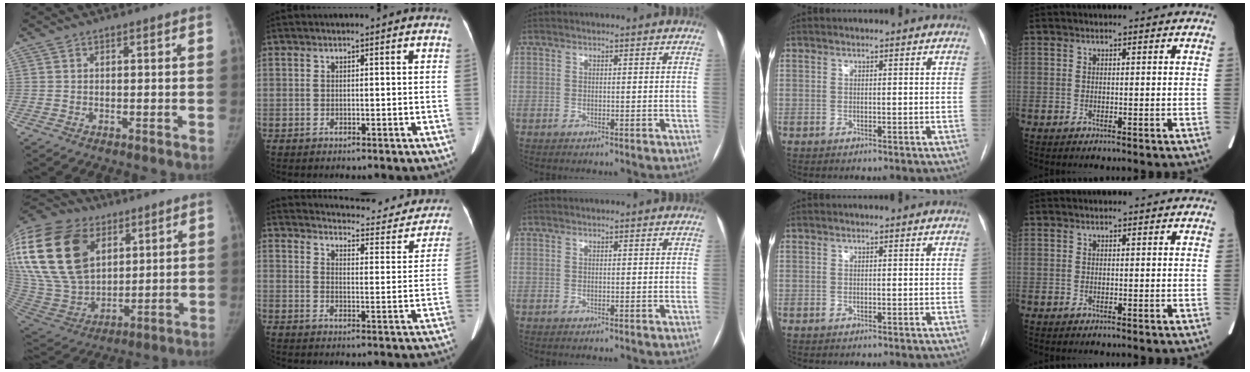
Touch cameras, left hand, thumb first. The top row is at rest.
{"thumb": {"total": 33.2, "force": [11.5, 22.3, 21.8], "torque": [-0.485, 0.020, 0.229]}, "index": {"total": 22.4, "force": [20.5, 5.3, 7.3], "torque": [-0.089, -0.046, 0.238]}}